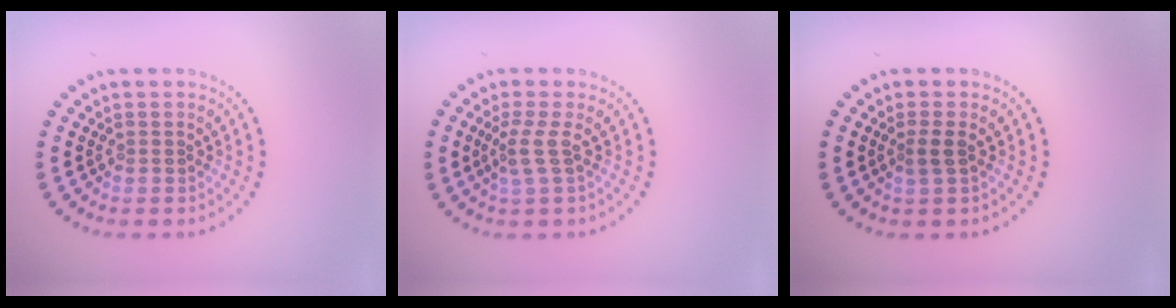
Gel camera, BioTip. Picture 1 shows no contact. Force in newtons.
{"total": 1.9, "press": 1.4, "slide": 1.3}
{"total": 1.3, "press": 1.1, "slide": 0.6}